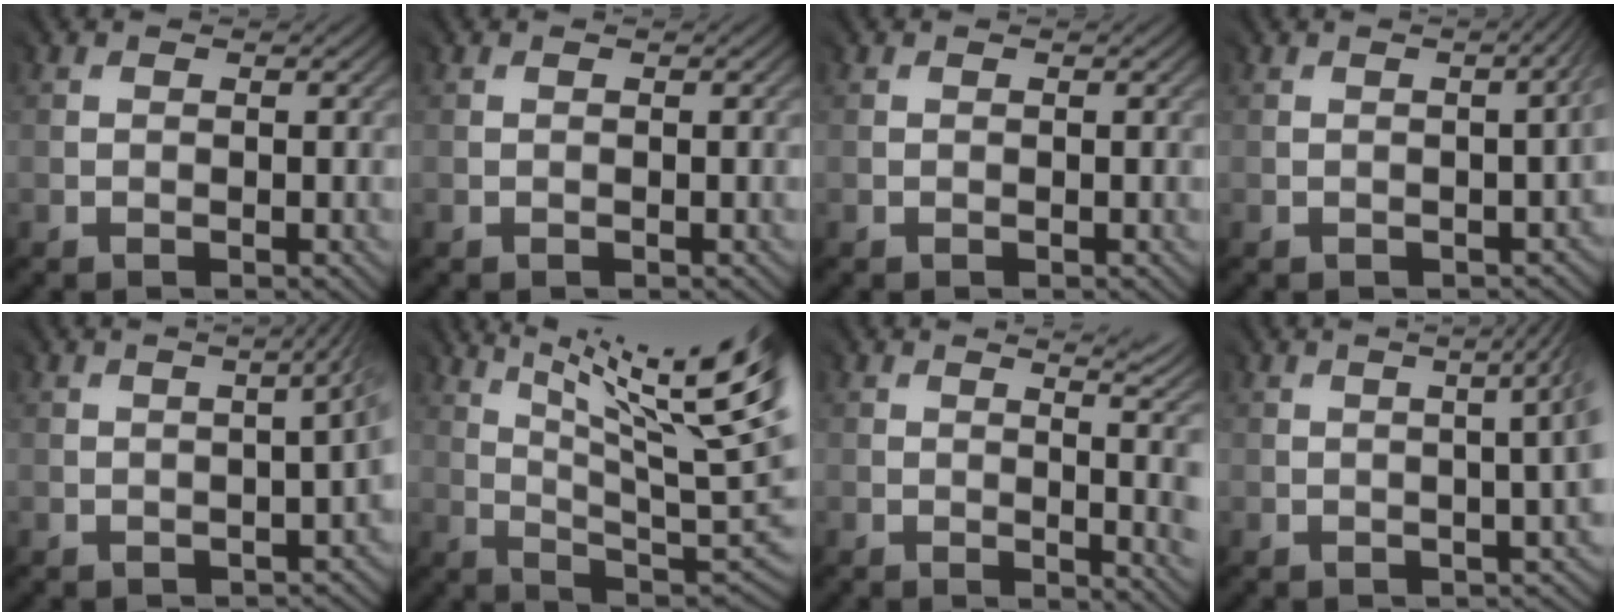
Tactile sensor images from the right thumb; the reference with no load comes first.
{"total": 0.0}
{"total": 0.0}
{"total": 2.8, "force": [-0.4, 1.1, 2.6], "torque": [-0.011, 0.000, 0.000]}
{"total": 4.6, "force": [-0.4, 1.8, 4.3], "torque": [-0.022, 0.007, -0.005]}
{"total": 17.7, "force": [8.7, 4.5, 14.8], "torque": [-0.195, 0.021, 0.133]}
{"total": 9.5, "force": [0.7, 4.2, 8.5], "torque": [-0.068, 0.030, 0.014]}
{"total": 6.4, "force": [0.1, 2.3, 5.9], "torque": [-0.037, 0.019, -0.010]}